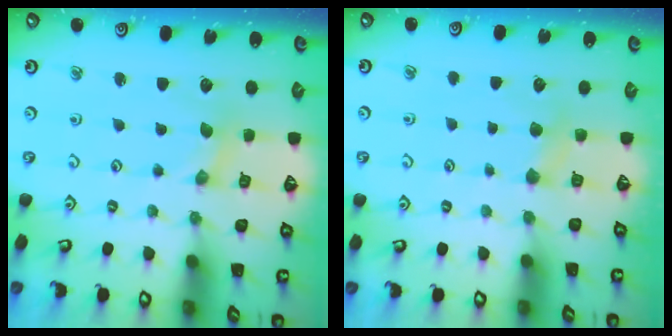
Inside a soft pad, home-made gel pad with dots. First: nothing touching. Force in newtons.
{"total": 2.9, "press": 2.8, "slide": 0.4}